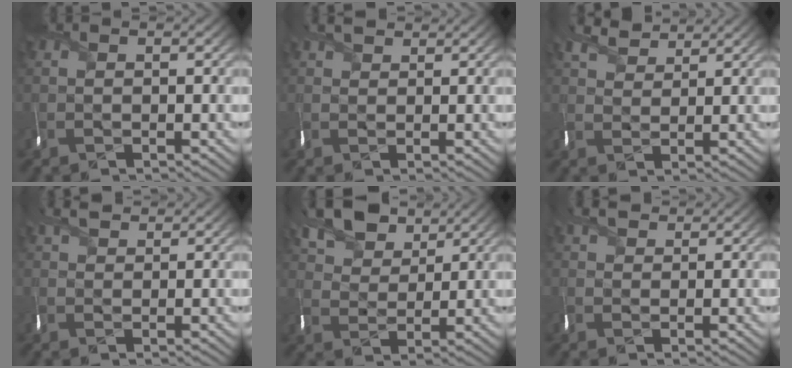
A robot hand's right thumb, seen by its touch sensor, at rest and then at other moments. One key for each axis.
{"total": 1.6, "fx": 1.3, "fy": 0.3, "fz": -0.9, "tx": 0.006, "ty": 0.006, "tz": 0.022}
{"total": 3.2, "fx": 3.0, "fy": 0.9, "fz": 0.4, "tx": -0.029, "ty": 0.010, "tz": 0.058}
{"total": 1.7, "fx": 1.6, "fy": 0.3, "fz": -0.6, "tx": -0.003, "ty": 0.006, "tz": 0.027}
{"total": 7.6, "fx": 5.7, "fy": 3.8, "fz": 3.0, "tx": -0.092, "ty": 0.017, "tz": 0.105}
{"total": 1.8, "fx": 1.5, "fy": 0.6, "fz": -0.7, "tx": 0.003, "ty": 0.005, "tz": 0.024}